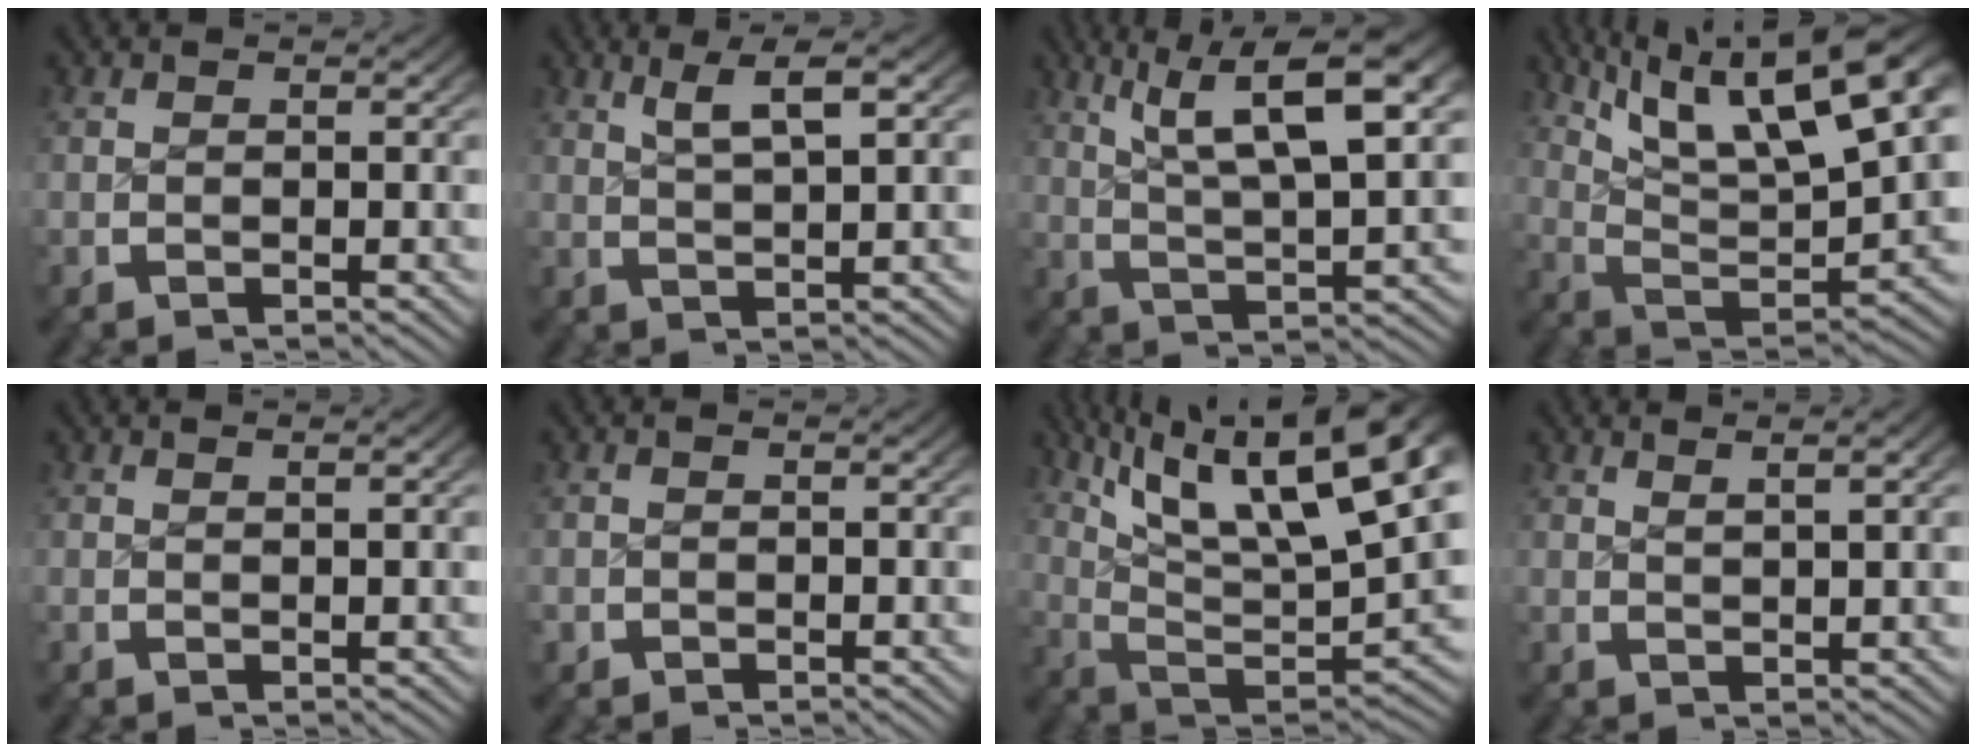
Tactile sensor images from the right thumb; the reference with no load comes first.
{"total": 4.3, "force": [2.3, 1.1, 3.5], "torque": [-0.047, 0.011, 0.042]}
{"total": 8.8, "force": [2.8, 3.8, 7.5], "torque": [-0.122, -0.007, 0.049]}
{"total": 13.2, "force": [4.0, 6.6, 10.7], "torque": [-0.171, -0.010, 0.068]}
{"total": 0.7, "force": [0.5, -0.1, 0.5], "torque": [-0.006, 0.000, 0.011]}
{"total": 0.7, "force": [-0.4, 0.6, 0.0], "torque": [-0.002, -0.008, -0.005]}
{"total": 14.7, "force": [3.8, 7.7, 11.9], "torque": [-0.199, -0.025, 0.073]}
{"total": 2.5, "force": [1.8, 0.1, 1.6], "torque": [-0.020, 0.005, 0.034]}